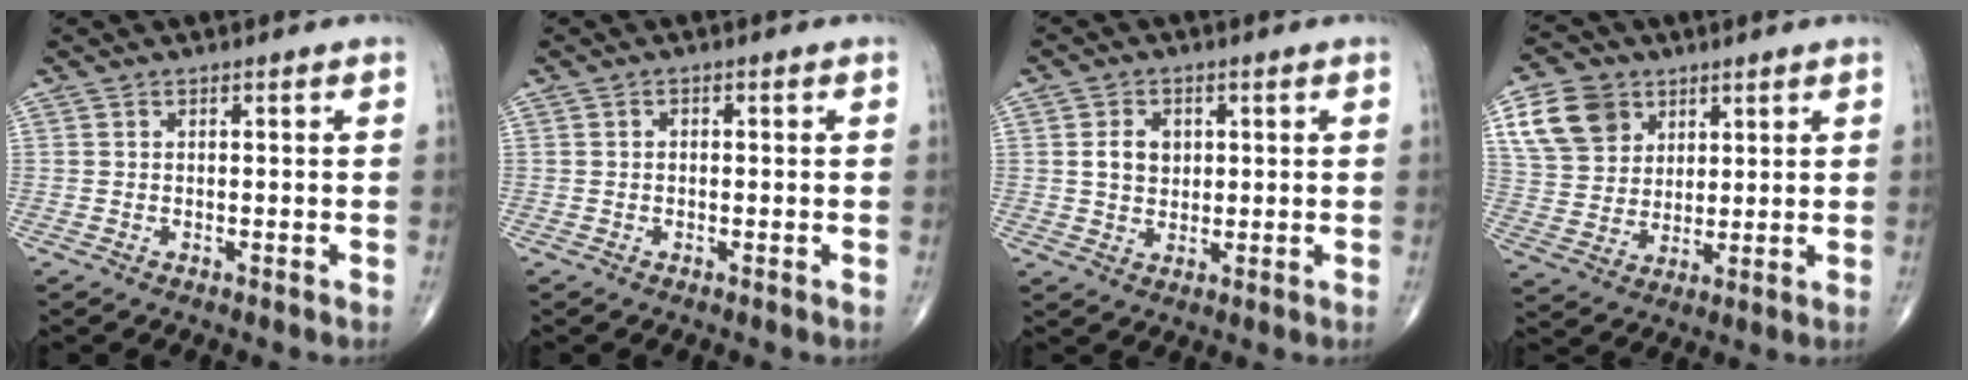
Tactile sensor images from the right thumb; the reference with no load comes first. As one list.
[{"total": 0.6, "force": [-0.1, 0.5, 0.4], "torque": [-0.005, 0.003, -0.004]}, {"total": 4.9, "force": [1.0, 3.8, 2.9], "torque": [-0.033, -0.004, 0.017]}, {"total": 12.0, "force": [5.2, 9.4, 5.4], "torque": [-0.083, -0.007, 0.103]}]